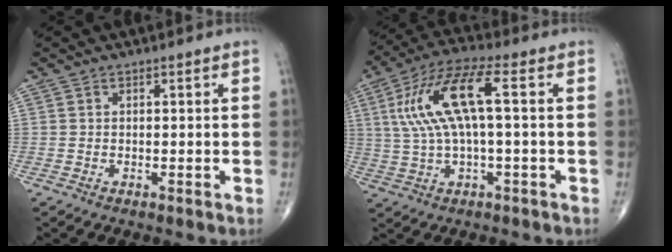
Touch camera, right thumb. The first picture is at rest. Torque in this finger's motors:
{"motor_torque": [0.54, 0.43, 1.26, 0.07, 0.22]}